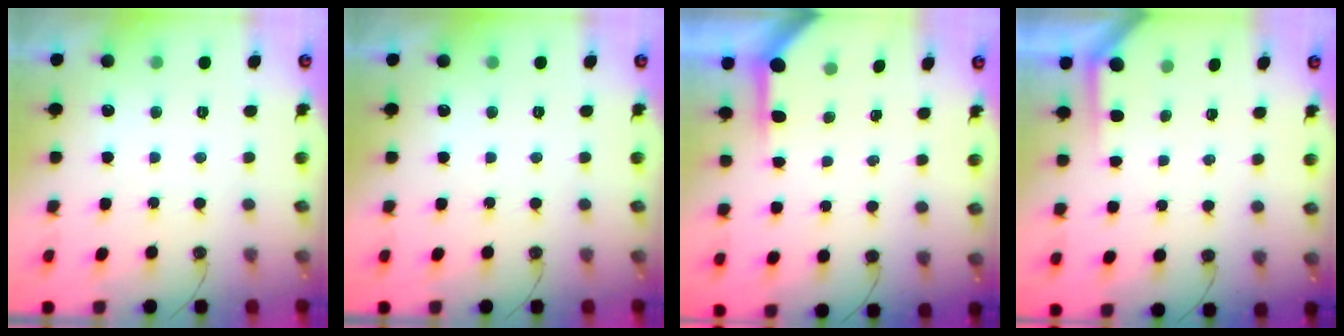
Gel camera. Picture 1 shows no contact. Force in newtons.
{"total": 0.0}
{"total": 3.9, "press": 3.9, "slide": 0.3}
{"total": 1.9, "press": 1.9, "slide": 0.2}